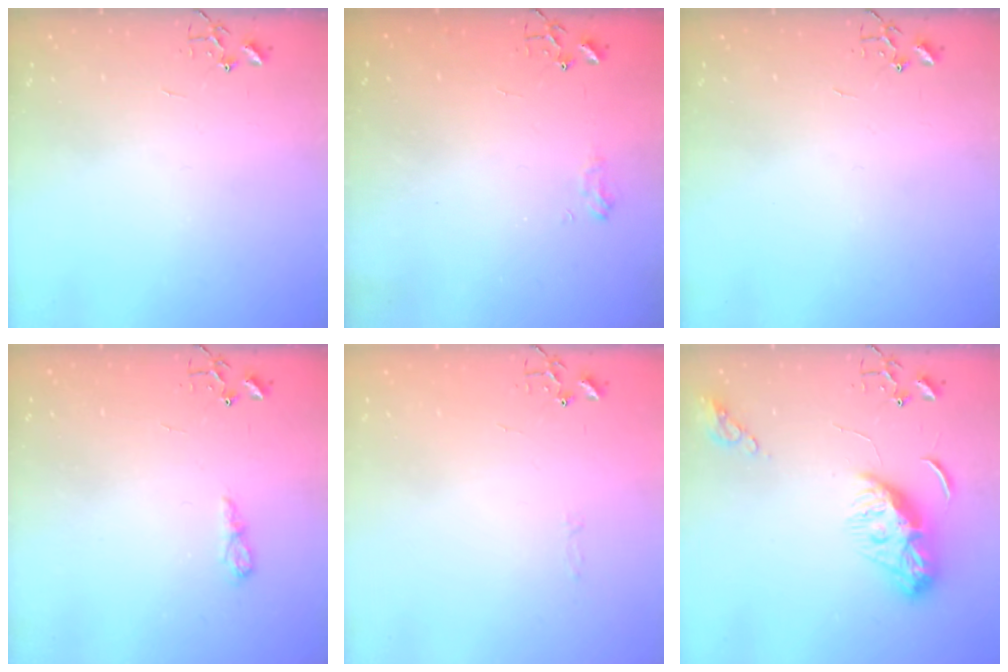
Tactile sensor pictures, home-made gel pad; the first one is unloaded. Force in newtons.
{"total": 7.5, "press": 7.4, "slide": 0.8}
{"total": 0.0}
{"total": 5.5, "press": 5.5, "slide": 0.6}
{"total": 2.8, "press": 2.8, "slide": 0.4}
{"total": 9.9, "press": 9.8, "slide": 1.1}